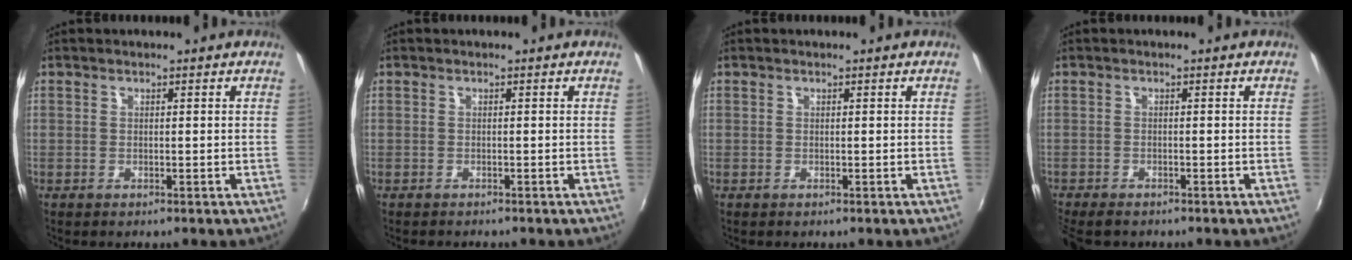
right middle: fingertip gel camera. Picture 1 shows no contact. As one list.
[{"total": 1.1, "force": [-1.1, 0.1, 0.3], "torque": [-0.007, -0.006, -0.016]}, {"total": 0.0}, {"total": 4.0, "force": [-3.4, 1.2, 1.7], "torque": [-0.045, -0.023, -0.061]}]